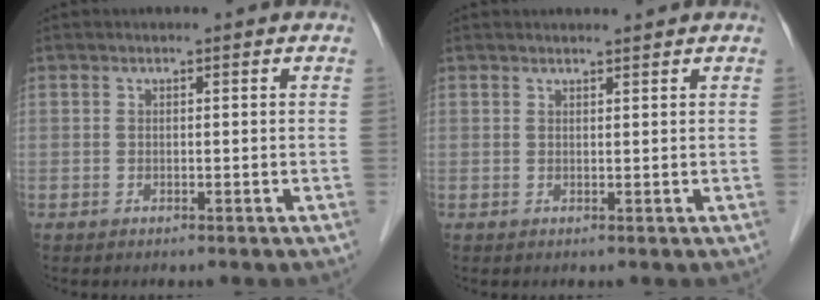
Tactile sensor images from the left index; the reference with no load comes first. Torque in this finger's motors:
{"motor_torque": [0.29, -0.42, 0.00, 0.01]}